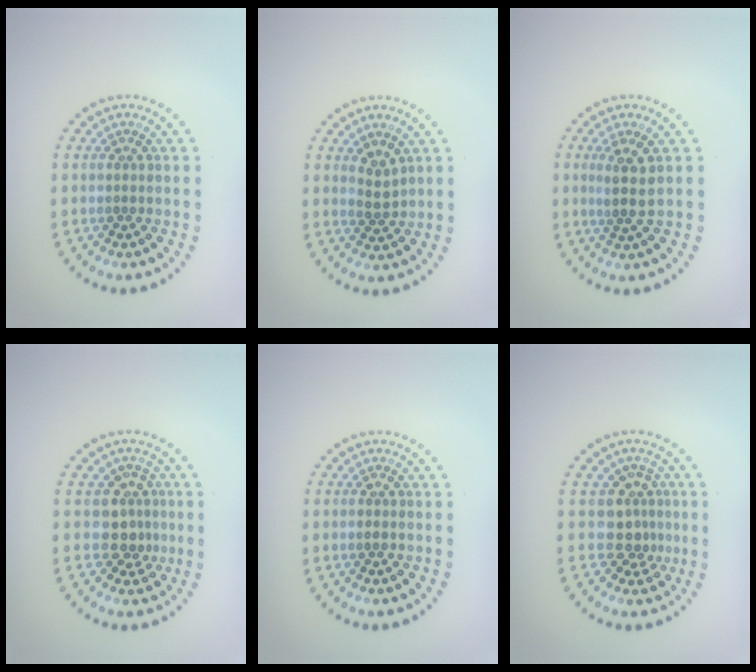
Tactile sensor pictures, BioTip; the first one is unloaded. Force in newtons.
{"total": 1.8, "press": 1.6, "slide": 0.8}
{"total": 2.6, "press": 2.1, "slide": 1.6}
{"total": 2.8, "press": 2.4, "slide": 1.5}
{"total": 0.9, "press": 0.9, "slide": 0.1}
{"total": 3.0, "press": 2.3, "slide": 1.8}